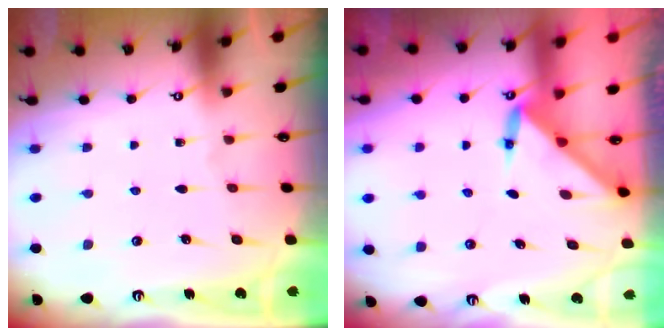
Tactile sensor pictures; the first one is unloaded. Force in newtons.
{"total": 2.9, "press": 2.9, "slide": 0.2}